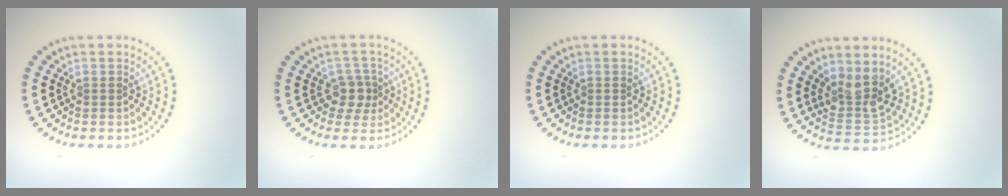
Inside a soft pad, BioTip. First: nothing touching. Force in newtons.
{"total": 2.2, "press": 1.8, "slide": 1.3}
{"total": 0.0}
{"total": 3.5, "press": 3.2, "slide": 1.5}